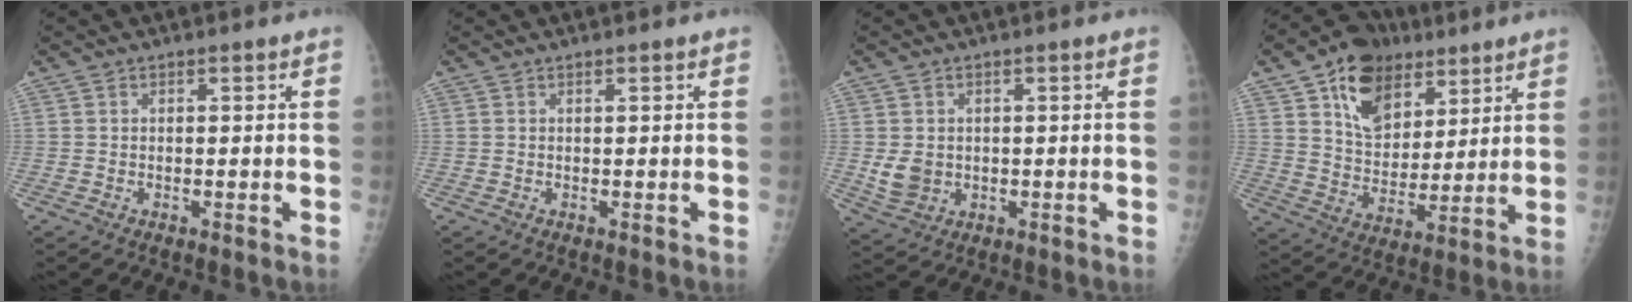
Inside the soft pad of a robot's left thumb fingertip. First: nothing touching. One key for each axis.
{"total": 0.0}
{"total": 5.0, "fx": 0.0, "fy": 4.2, "fz": 2.7, "tx": -0.039, "ty": -0.004, "tz": 0.012}
{"total": 15.8, "fx": 8.5, "fy": 10.5, "fz": 8.2, "tx": -0.097, "ty": -0.031, "tz": 0.150}